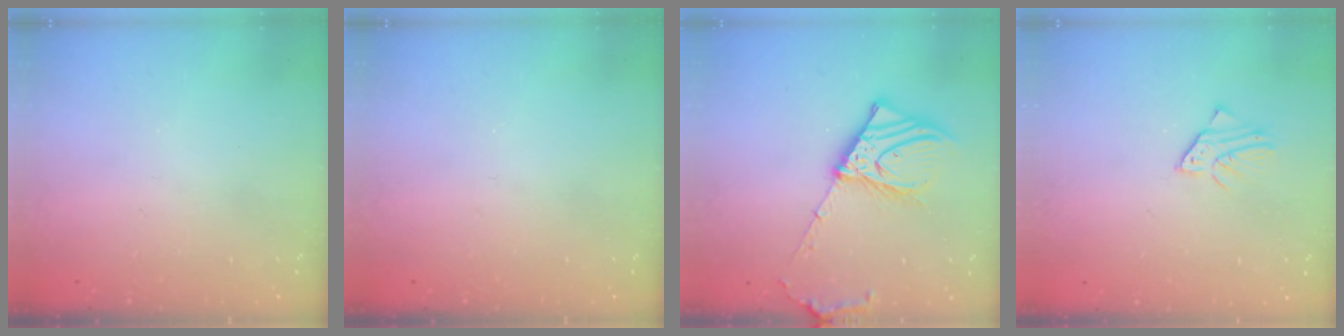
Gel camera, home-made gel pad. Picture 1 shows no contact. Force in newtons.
{"total": 0.0}
{"total": 12.5, "press": 12.4, "slide": 1.8}
{"total": 2.6, "press": 2.6, "slide": 0.2}